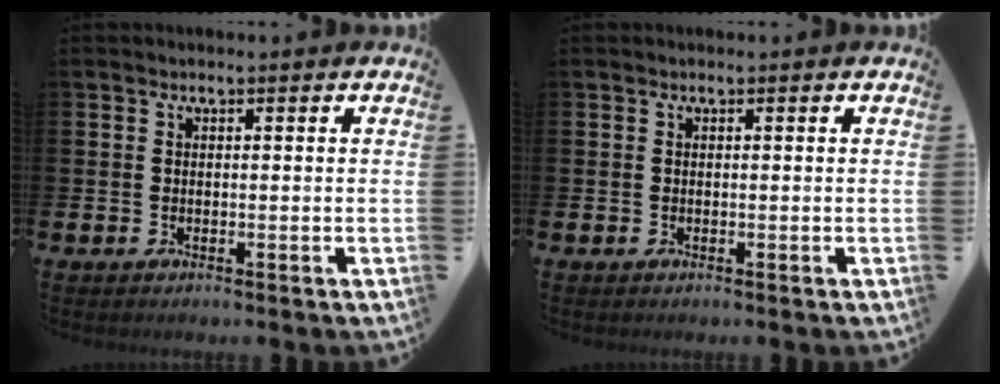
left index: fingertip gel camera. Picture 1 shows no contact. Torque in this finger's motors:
{"motor_torque": [-0.04, -0.04, 0.00, 0.01]}